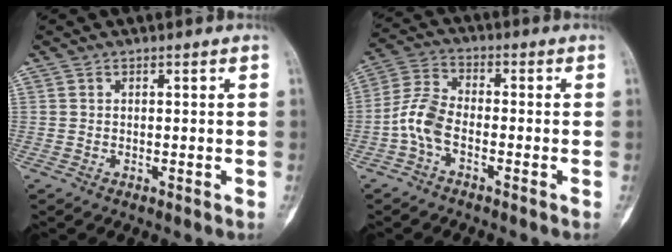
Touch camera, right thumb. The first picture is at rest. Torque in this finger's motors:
{"motor_torque": [0.27, 0.24, 0.09, -0.07, 0.07]}